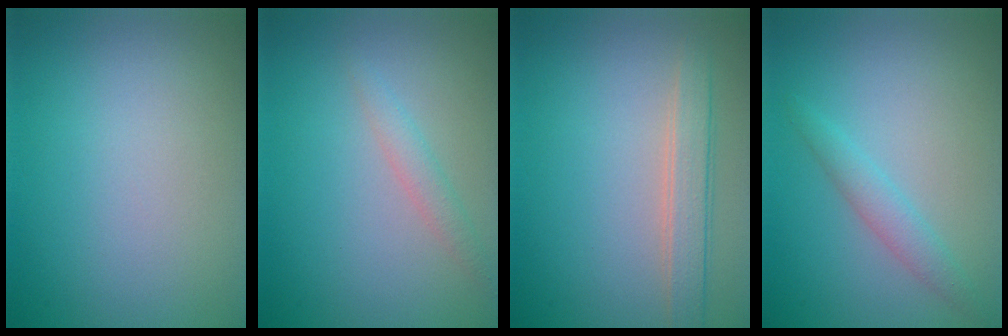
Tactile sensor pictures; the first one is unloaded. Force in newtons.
{"total": 1.0, "press": 1.0, "slide": 0.1}
{"total": 2.6, "press": 2.6, "slide": 0.2}
{"total": 1.8, "press": 1.8, "slide": 0.0}